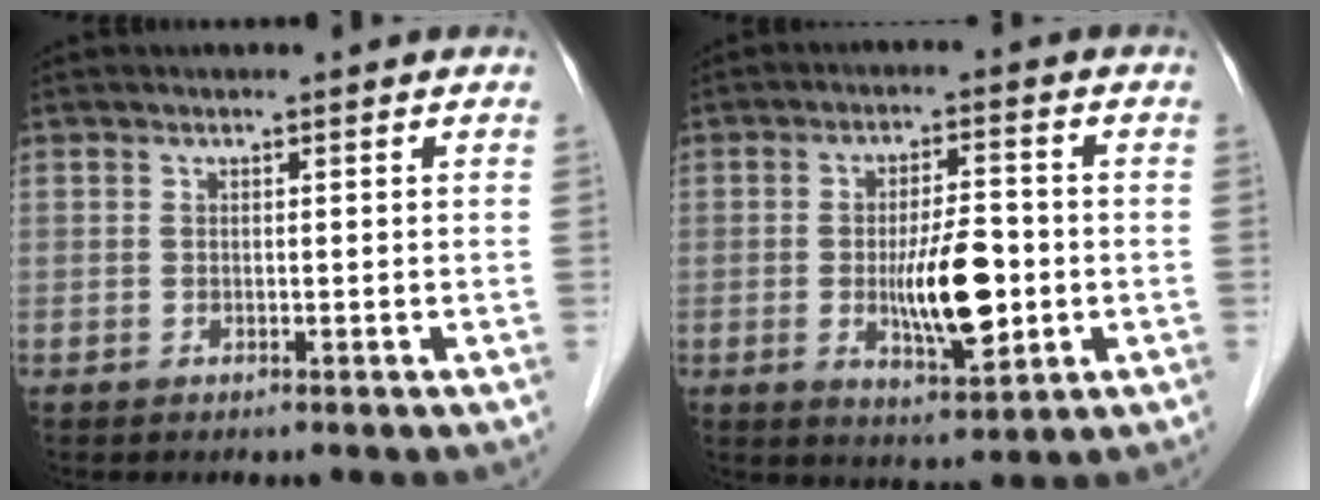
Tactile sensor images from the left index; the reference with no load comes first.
{"total": 8.7, "force": [-1.4, 2.4, 8.2], "torque": [-0.147, -0.006, -0.022]}